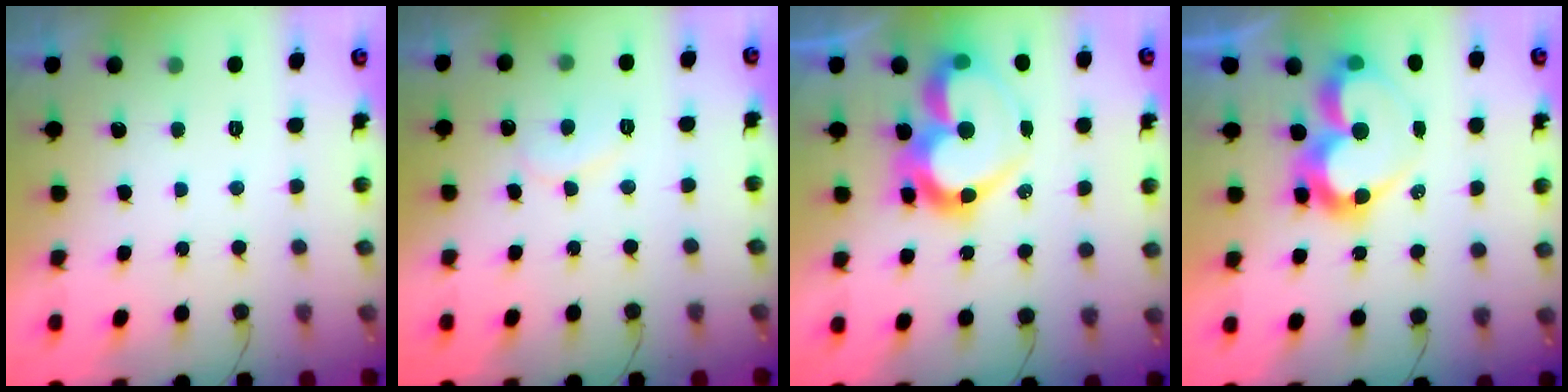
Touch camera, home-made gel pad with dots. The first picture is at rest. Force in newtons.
{"total": 6.9, "press": 6.9, "slide": 0.2}
{"total": 17.7, "press": 17.6, "slide": 1.9}
{"total": 12.2, "press": 12.1, "slide": 1.6}